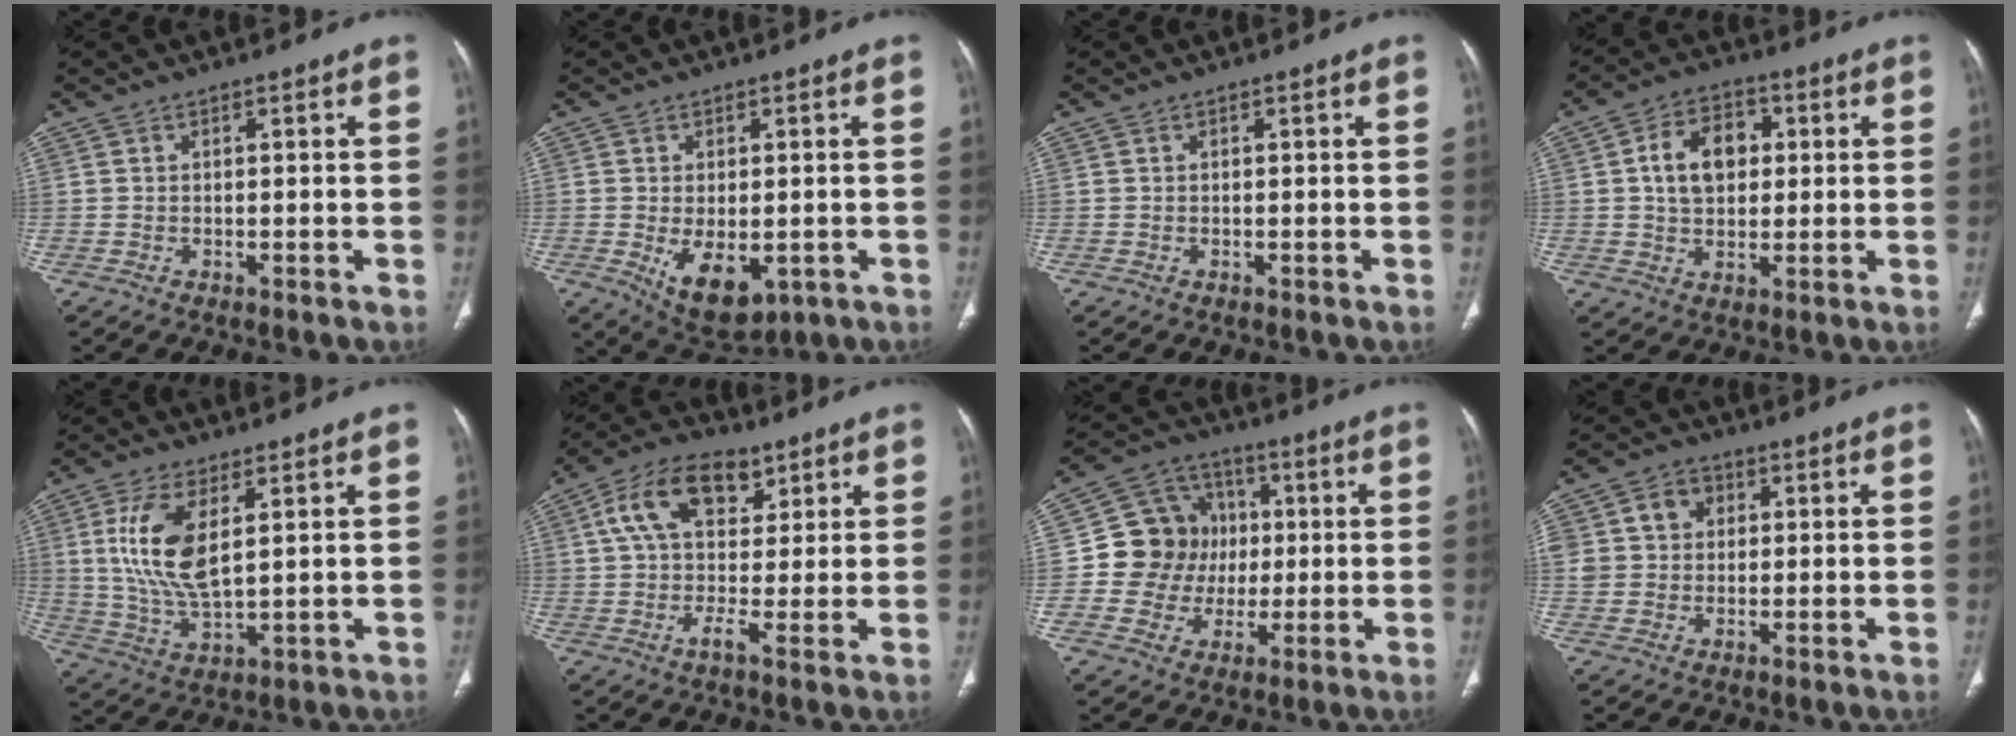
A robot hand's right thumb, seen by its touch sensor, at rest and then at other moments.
{"total": 8.9, "force": [-2.2, 5.1, 7.0], "torque": [-0.096, -0.013, -0.017]}
{"total": 0.0}
{"total": 10.1, "force": [1.8, 7.2, 6.9], "torque": [-0.093, 0.010, 0.027]}
{"total": 12.0, "force": [3.4, 5.1, 10.3], "torque": [-0.216, -0.020, 0.074]}
{"total": 12.3, "force": [4.8, 6.8, 9.0], "torque": [-0.135, 0.005, 0.077]}
{"total": 13.1, "force": [0.5, 12.1, 5.2], "torque": [-0.044, 0.020, 0.011]}
{"total": 8.2, "force": [2.2, 6.9, 3.7], "torque": [-0.051, 0.008, 0.040]}